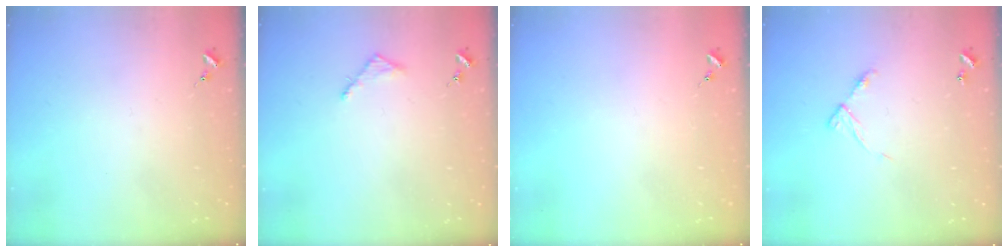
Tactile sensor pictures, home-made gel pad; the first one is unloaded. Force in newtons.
{"total": 2.7, "press": 2.7, "slide": 0.3}
{"total": 0.0}
{"total": 6.8, "press": 6.8, "slide": 0.5}